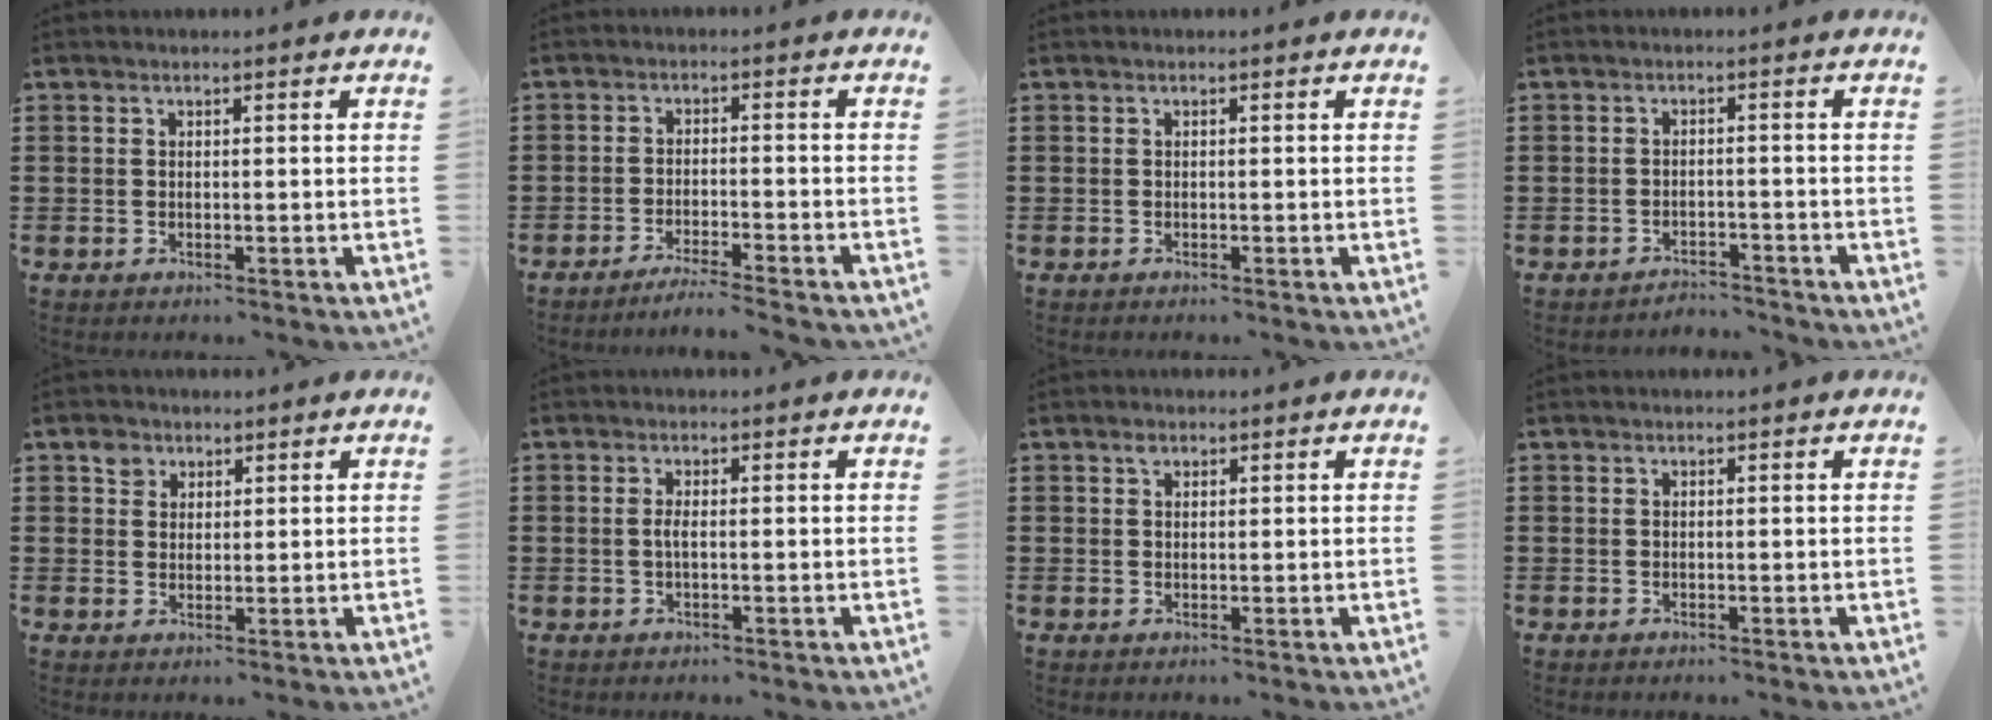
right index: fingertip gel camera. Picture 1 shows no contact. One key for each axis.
{"total": 3.3, "fx": -3.0, "fy": -0.4, "fz": 1.1, "tx": -0.019, "ty": -0.002, "tz": -0.060}
{"total": 0.0}
{"total": 2.4, "fx": -2.4, "fy": 0.2, "fz": -0.1, "tx": -0.007, "ty": 0.000, "tz": -0.053}
{"total": 2.8, "fx": 1.7, "fy": 2.1, "fz": 0.5, "tx": -0.010, "ty": 0.003, "tz": 0.032}
{"total": 1.4, "fx": -0.2, "fy": 0.2, "fz": 1.4, "tx": -0.036, "ty": -0.005, "tz": -0.007}
{"total": 1.1, "fx": 0.7, "fy": 0.7, "fz": 0.5, "tx": -0.005, "ty": -0.002, "tz": 0.012}
{"total": 0.0}